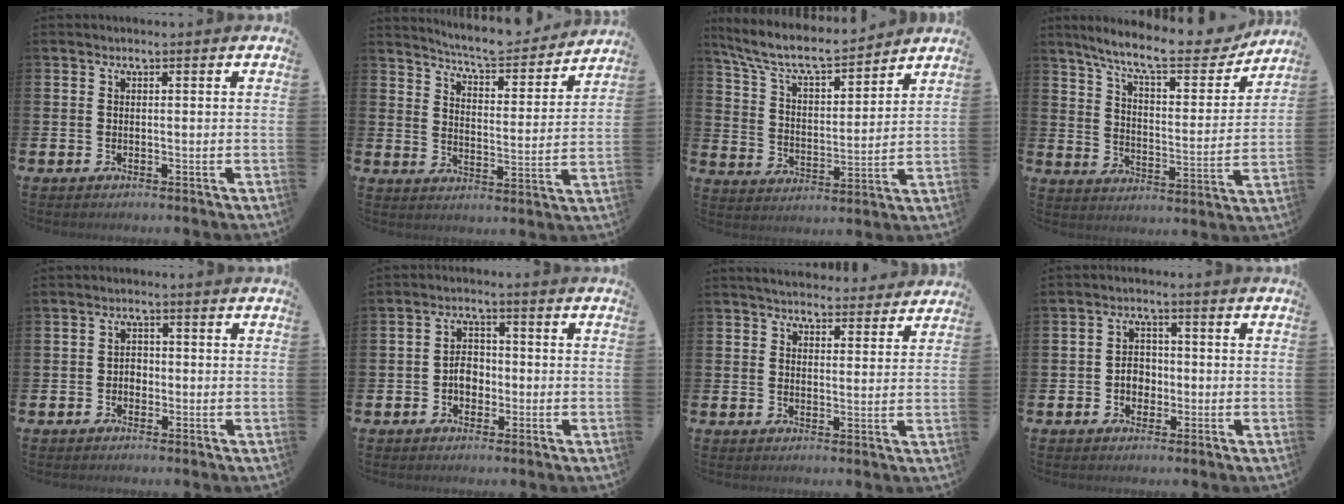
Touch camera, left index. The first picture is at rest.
{"total": 6.6, "force": [6.4, 0.4, 1.5], "torque": [-0.053, -0.046, 0.109]}
{"total": 8.7, "force": [7.9, 2.0, 3.2], "torque": [-0.102, -0.048, 0.139]}
{"total": 10.9, "force": [9.4, 2.1, 5.0], "torque": [-0.122, -0.056, 0.158]}
{"total": 1.8, "force": [-0.5, 1.5, 0.8], "torque": [-0.008, 0.002, -0.015]}
{"total": 3.4, "force": [-1.0, 2.5, 2.2], "torque": [-0.033, 0.004, -0.023]}
{"total": 4.5, "force": [4.4, 0.7, 0.3], "torque": [-0.008, -0.027, 0.078]}
{"total": 3.2, "force": [-0.8, 2.6, 1.8], "torque": [-0.020, 0.001, -0.021]}